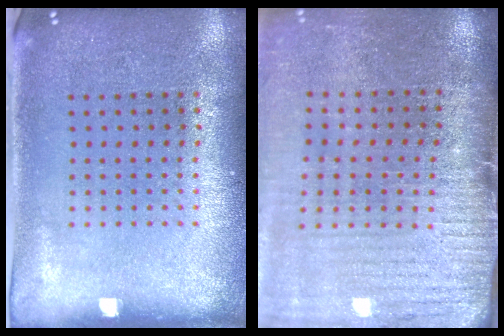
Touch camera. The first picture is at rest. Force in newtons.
{"total": 3.7, "press": 3.2, "slide": 1.9}